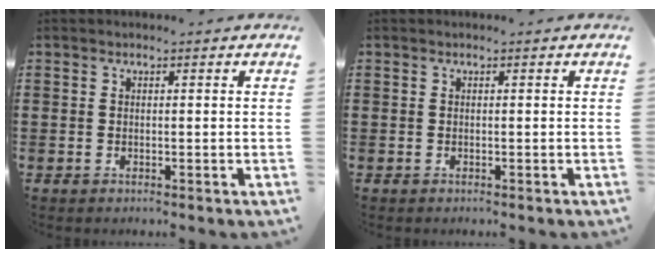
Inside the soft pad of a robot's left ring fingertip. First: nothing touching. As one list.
[{"total": 0.0}]